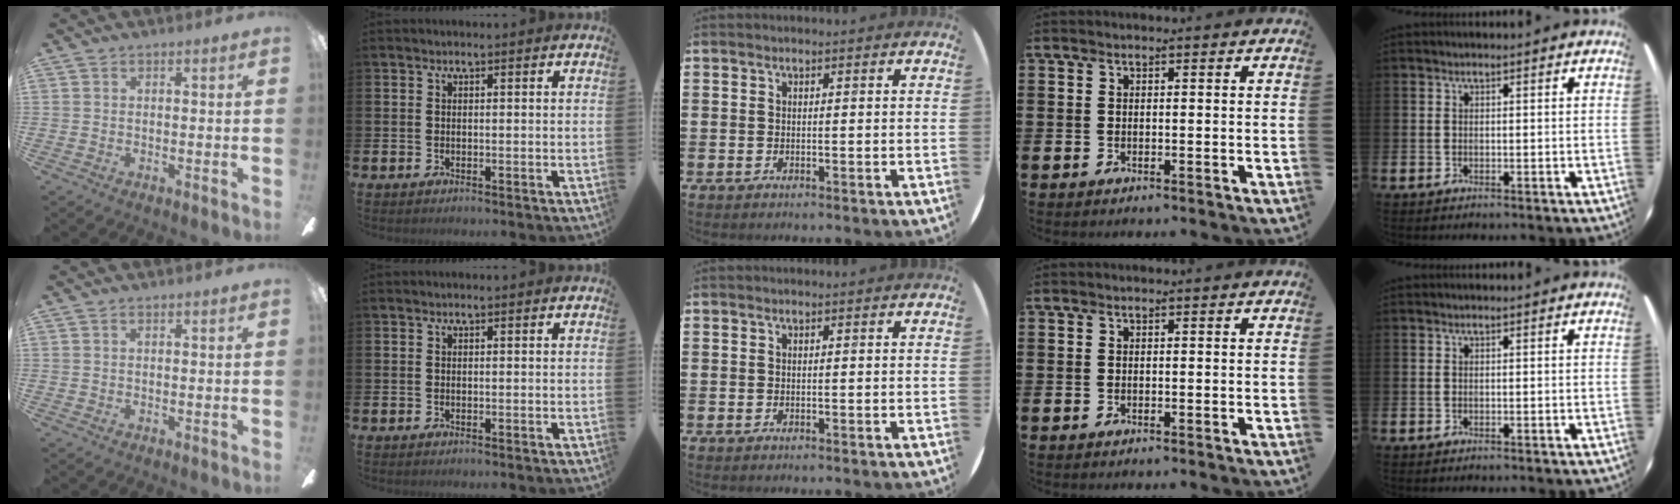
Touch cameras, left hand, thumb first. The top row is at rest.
{}